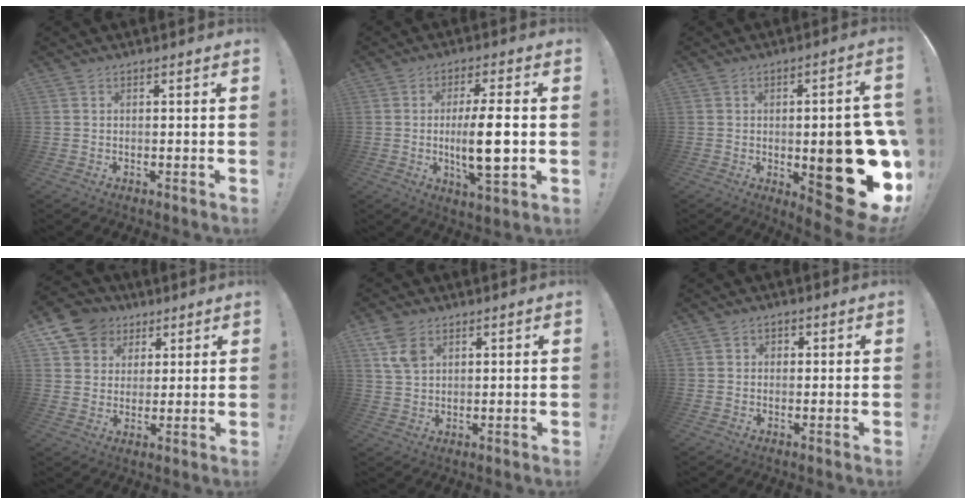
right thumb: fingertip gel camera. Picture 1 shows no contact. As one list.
[{"total": 12.4, "force": [-1.1, 2.5, 12.1], "torque": [-0.207, -0.007, -0.026]}, {"total": 23.4, "force": [-3.8, 8.4, 21.5], "torque": [-0.258, 0.003, -0.033]}, {"total": 10.3, "force": [5.4, 8.4, 2.6], "torque": [-0.040, -0.029, 0.108]}, {"total": 7.2, "force": [3.6, 4.7, 4.2], "torque": [-0.084, -0.006, 0.071]}, {"total": 1.4, "force": [0.0, 1.3, 0.5], "torque": [-0.008, 0.002, 0.000]}]